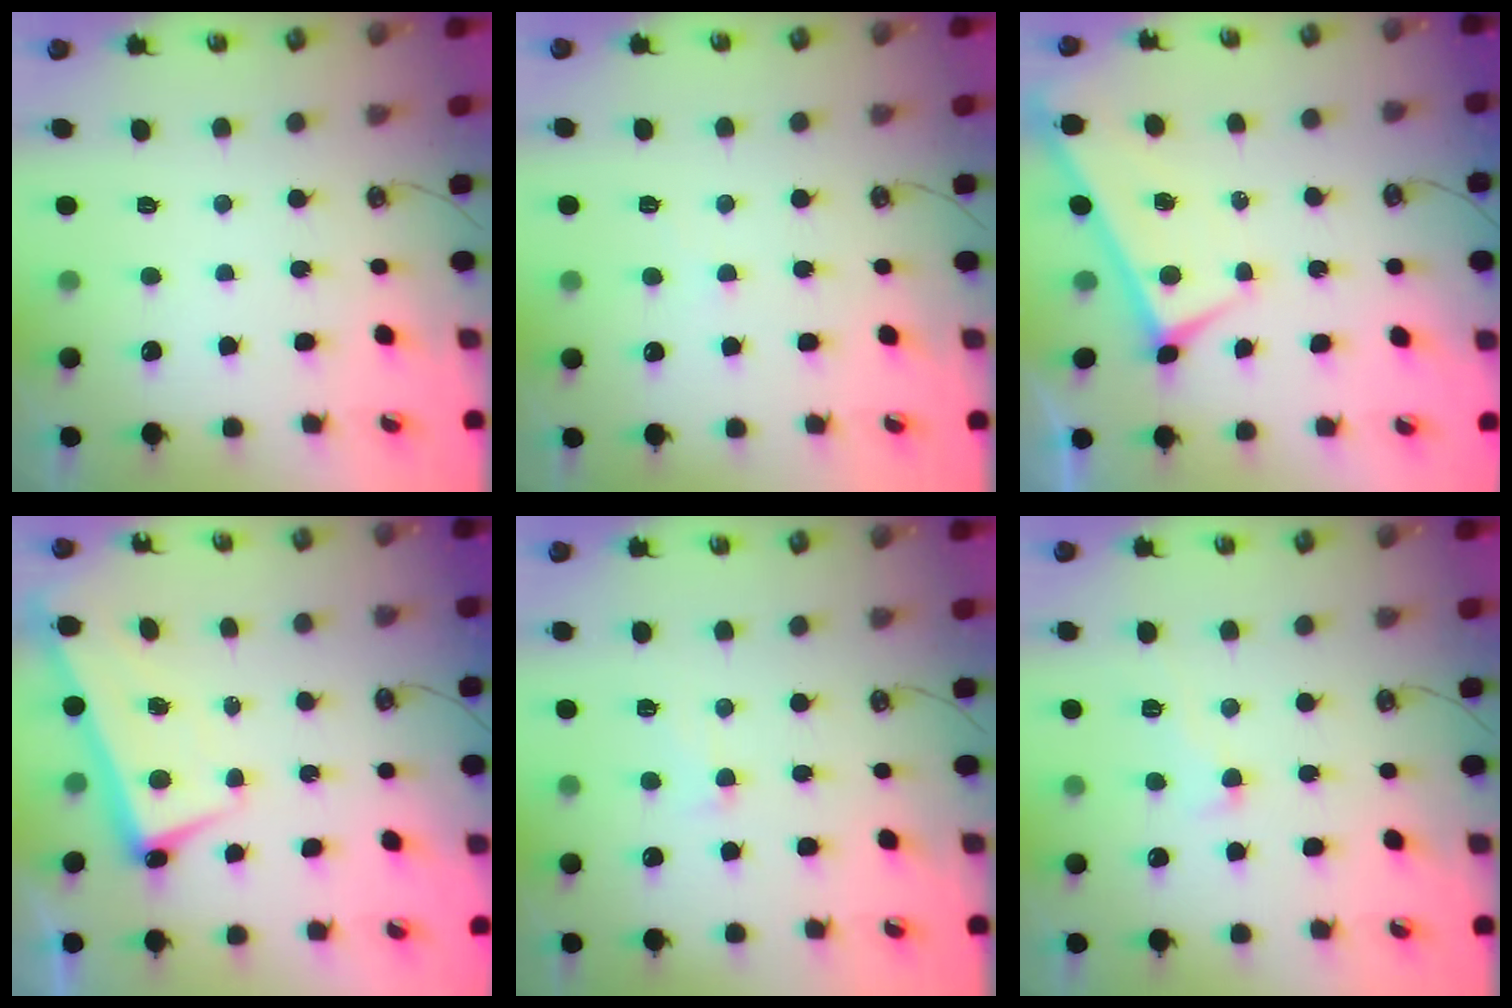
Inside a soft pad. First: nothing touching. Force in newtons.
{"total": 0.5, "press": 0.5, "slide": 0.2}
{"total": 0.0}
{"total": 2.7, "press": 2.6, "slide": 0.8}
{"total": 1.3, "press": 0.8, "slide": 1.0}
{"total": 1.1, "press": 0.4, "slide": 1.0}